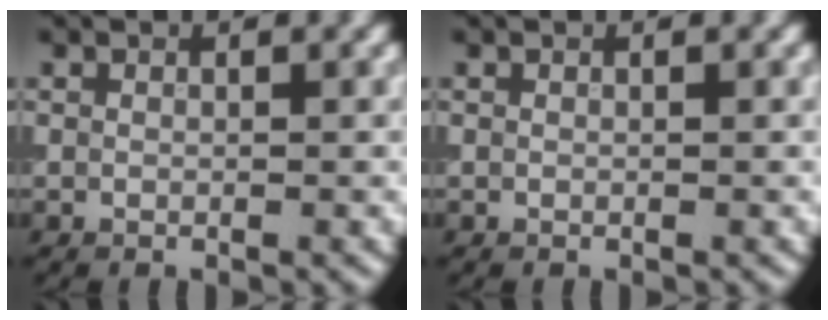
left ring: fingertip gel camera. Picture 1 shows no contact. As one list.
[{"total": 0.0}]